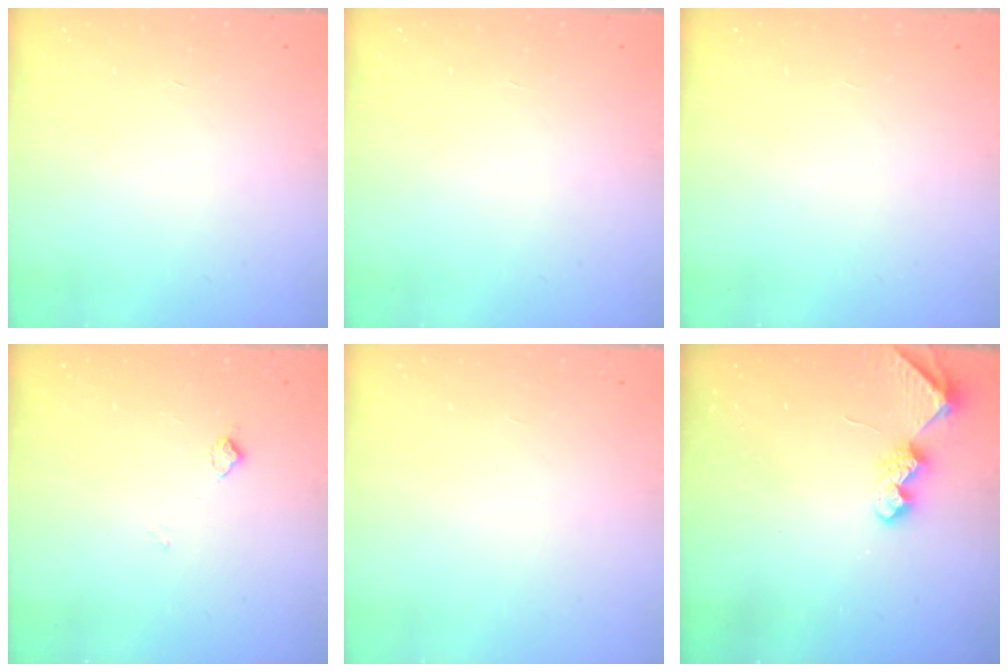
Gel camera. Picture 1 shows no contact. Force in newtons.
{"total": 0.0}
{"total": 0.0}
{"total": 5.6, "press": 5.5, "slide": 0.8}
{"total": 0.0}
{"total": 6.6, "press": 6.6, "slide": 0.3}